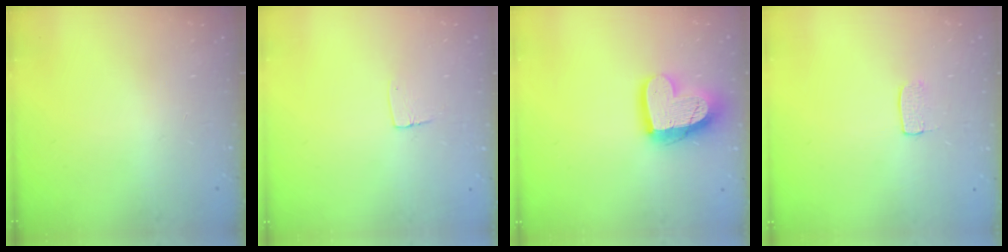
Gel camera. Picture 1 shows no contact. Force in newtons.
{"total": 5.3, "press": 5.3, "slide": 0.4}
{"total": 18.8, "press": 18.7, "slide": 1.9}
{"total": 5.0, "press": 5.0, "slide": 0.3}